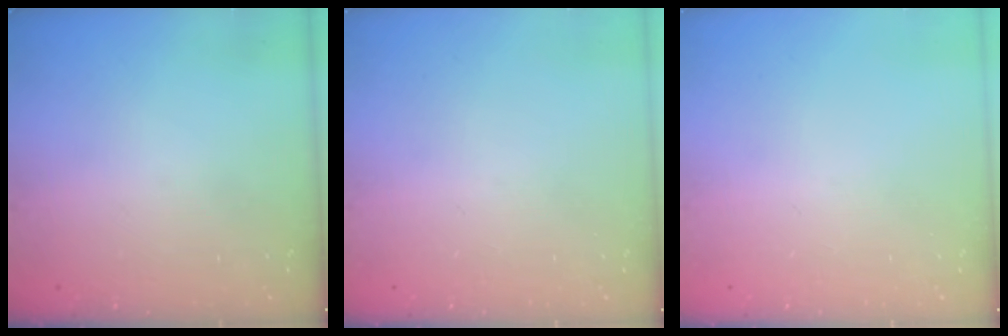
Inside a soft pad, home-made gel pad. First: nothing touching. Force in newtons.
{"total": 0.0}
{"total": 0.0}